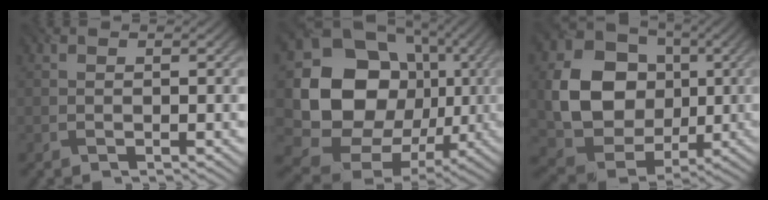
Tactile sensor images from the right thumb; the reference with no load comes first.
{"total": 18.3, "force": [0.4, 15.4, 10.0], "torque": [-0.193, -0.047, 0.018]}
{"total": 14.4, "force": [0.5, 12.0, 8.1], "torque": [-0.181, -0.021, 0.009]}